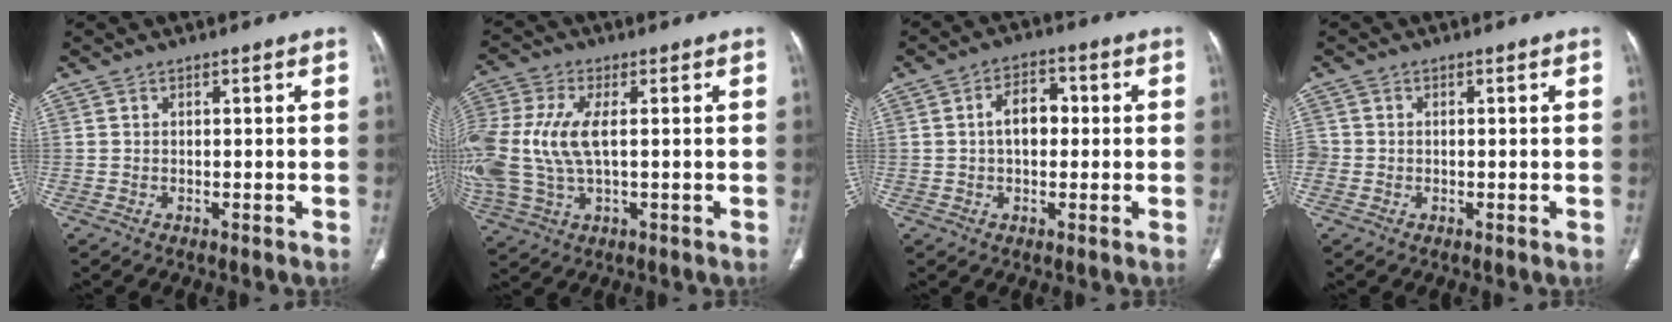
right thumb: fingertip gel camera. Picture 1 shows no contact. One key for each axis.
{"total": 17.3, "fx": 0.9, "fy": 9.2, "fz": 14.6, "tx": -0.375, "ty": 0.002, "tz": 0.023}
{"total": 6.2, "fx": 0.3, "fy": 4.0, "fz": 4.8, "tx": -0.068, "ty": 0.020, "tz": -0.002}
{"total": 2.2, "fx": -0.3, "fy": 2.1, "fz": 0.7, "tx": -0.006, "ty": 0.006, "tz": -0.005}